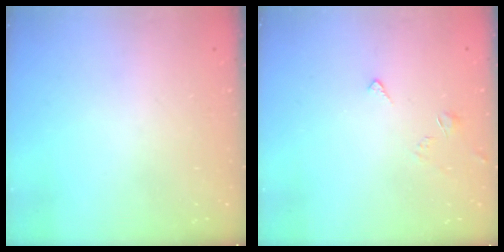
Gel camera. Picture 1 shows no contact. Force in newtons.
{"total": 2.5, "press": 2.4, "slide": 0.6}